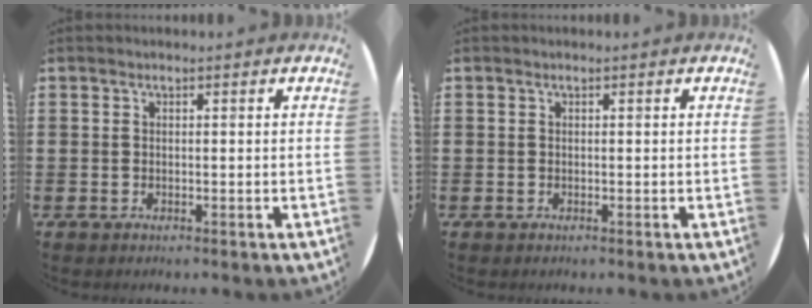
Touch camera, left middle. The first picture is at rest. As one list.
[{"total": 0.0}]